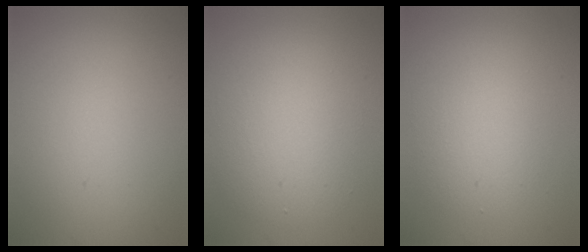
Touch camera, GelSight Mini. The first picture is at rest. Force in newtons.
{"total": 4.8, "press": 4.8, "slide": 0.1}
{"total": 3.5, "press": 3.5, "slide": 0.1}